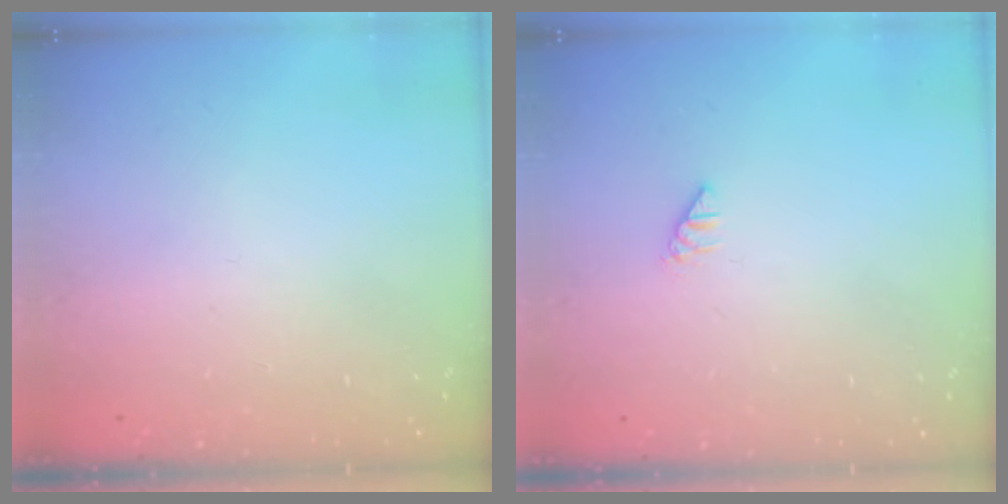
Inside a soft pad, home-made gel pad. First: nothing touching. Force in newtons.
{"total": 0.0}